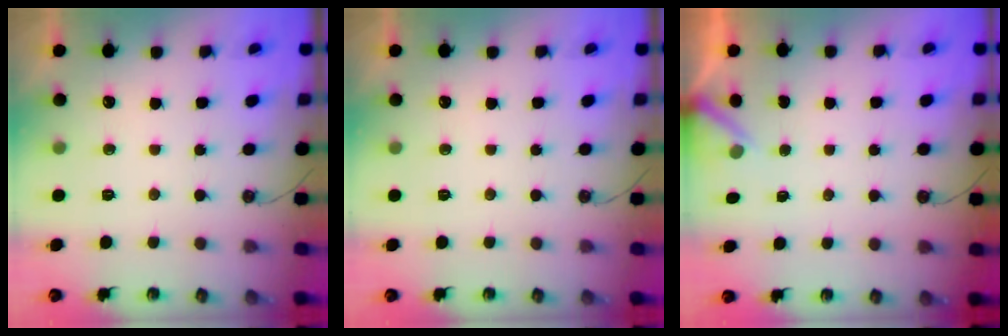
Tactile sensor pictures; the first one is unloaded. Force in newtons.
{"total": 0.0}
{"total": 2.4, "press": 2.4, "slide": 0.3}